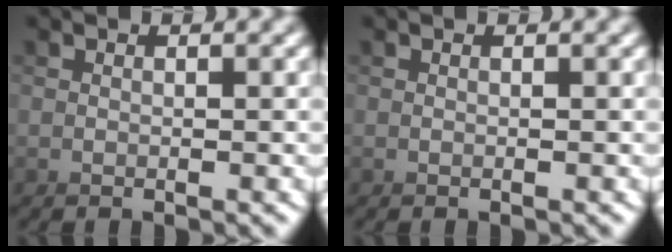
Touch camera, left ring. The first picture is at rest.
{"total": 0.0}